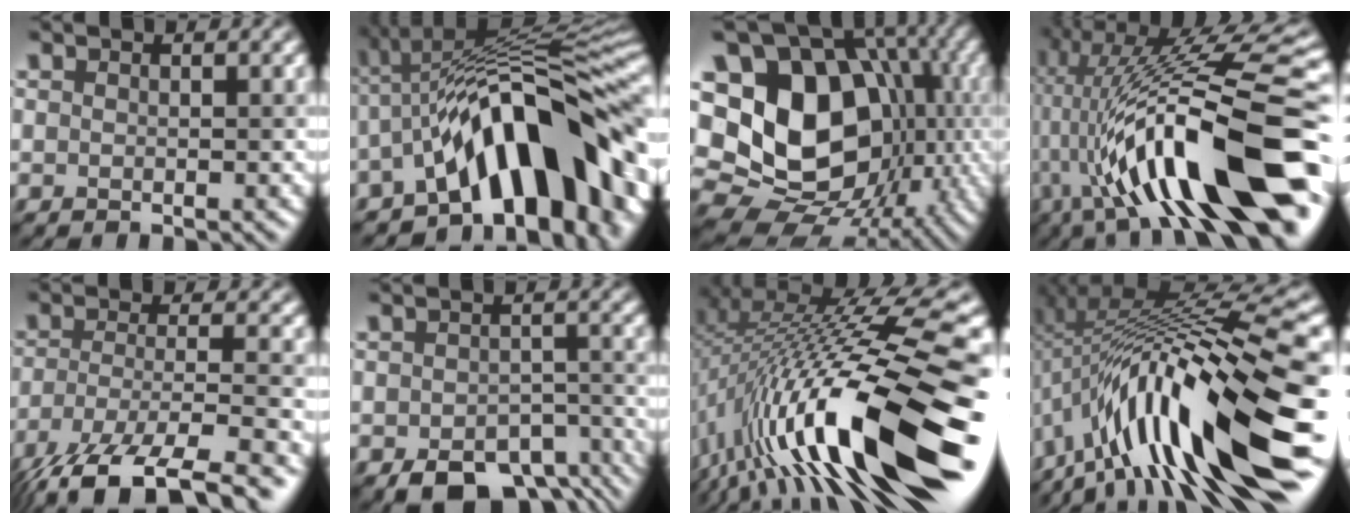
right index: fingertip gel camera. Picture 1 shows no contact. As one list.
[{"total": 13.5, "force": [-4.5, 5.5, 11.5], "torque": [-0.143, 0.020, -0.076]}, {"total": 20.4, "force": [0.2, 15.9, 12.8], "torque": [-0.199, 0.010, 0.012]}, {"total": 16.5, "force": [-3.2, 3.9, 15.8], "torque": [-0.242, 0.029, -0.049]}, {"total": 13.1, "force": [-9.1, 4.3, 8.3], "torque": [-0.181, -0.034, -0.138]}, {"total": 8.4, "force": [-5.6, 4.3, 4.5], "torque": [-0.058, -0.030, -0.077]}, {"total": 19.3, "force": [-4.3, 5.4, 18.0], "torque": [-0.292, 0.033, -0.090]}, {"total": 15.8, "force": [-4.2, 3.7, 14.8], "torque": [-0.242, 0.031, -0.068]}]